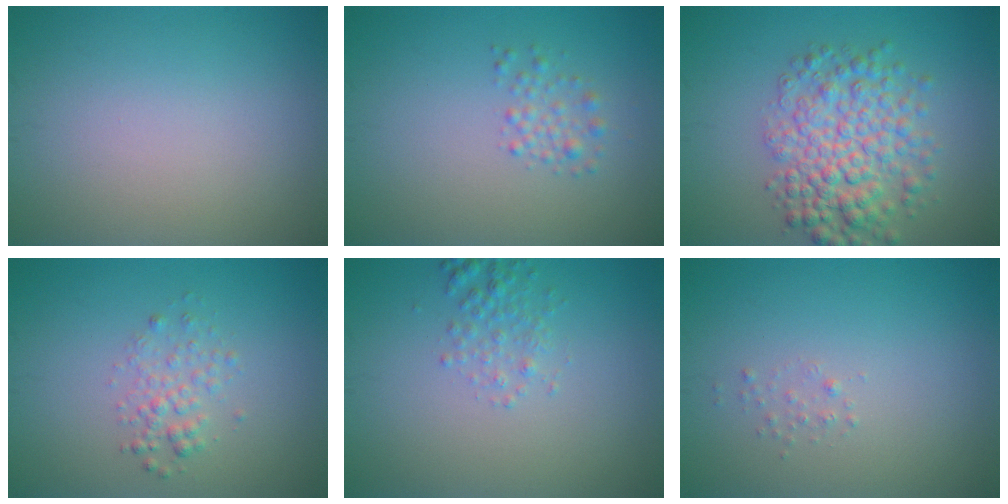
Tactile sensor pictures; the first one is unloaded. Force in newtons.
{"total": 1.5, "press": 1.5, "slide": 0.1}
{"total": 6.3, "press": 6.3, "slide": 0.1}
{"total": 1.9, "press": 1.9, "slide": 0.1}
{"total": 1.7, "press": 1.7, "slide": 0.1}
{"total": 0.6, "press": 0.6, "slide": 0.0}